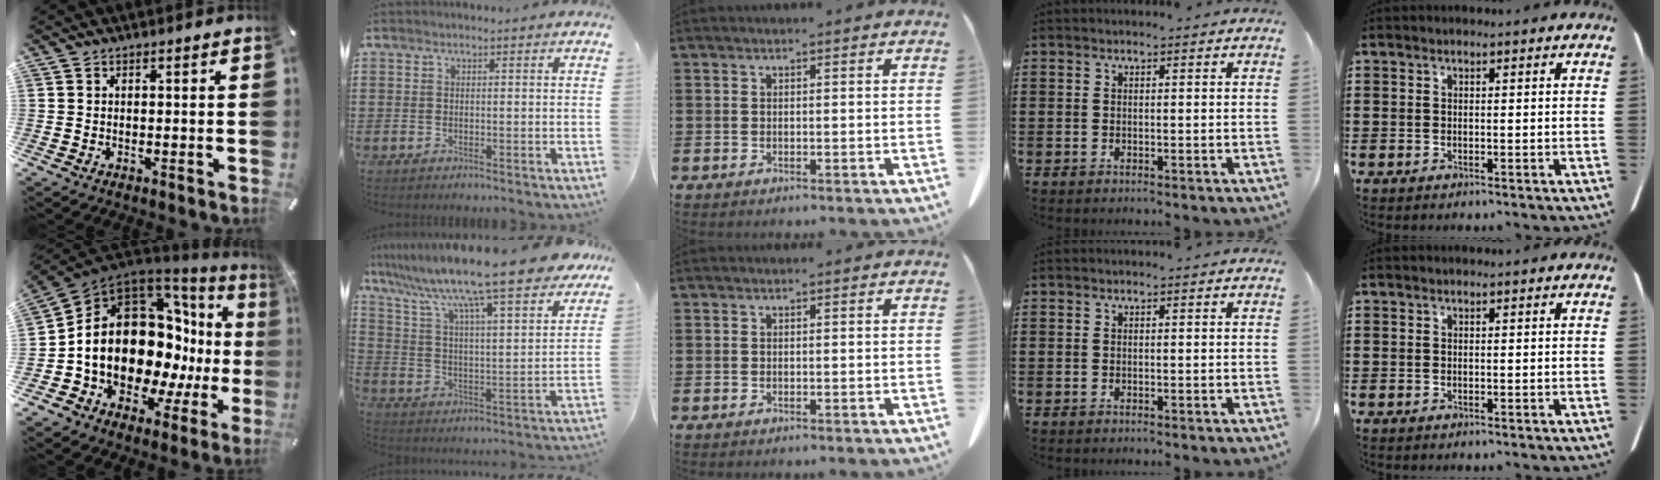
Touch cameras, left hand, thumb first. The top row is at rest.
{"thumb": {"total": 21.8, "force": [0.6, 14.8, 16.0], "torque": [-0.288, -0.048, 0.029]}, "index": {"total": 12.6, "force": [10.7, 0.0, 6.7], "torque": [-0.168, -0.071, 0.178]}}